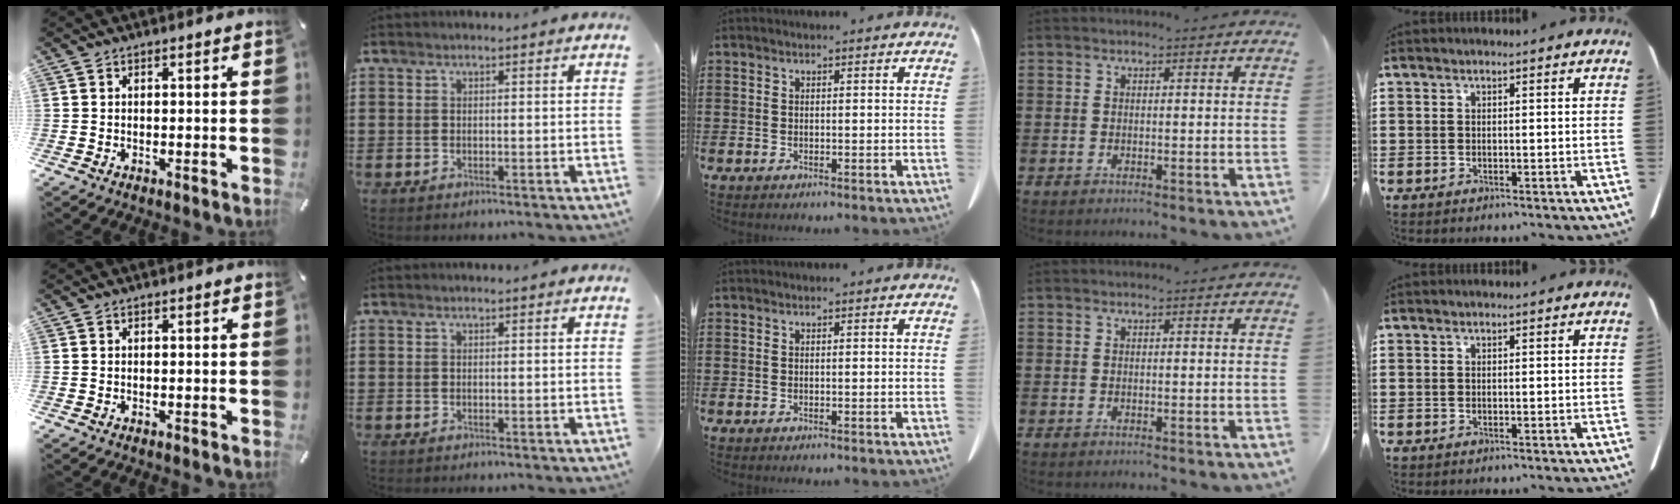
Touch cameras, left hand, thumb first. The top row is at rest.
{}